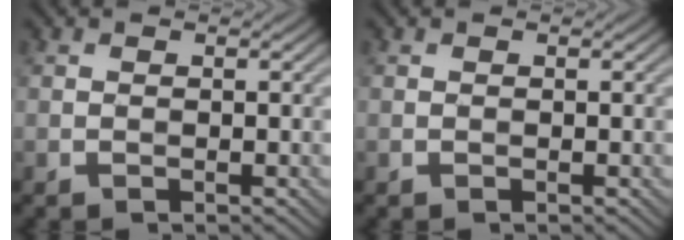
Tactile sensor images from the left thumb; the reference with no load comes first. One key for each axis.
{"total": 0.0}